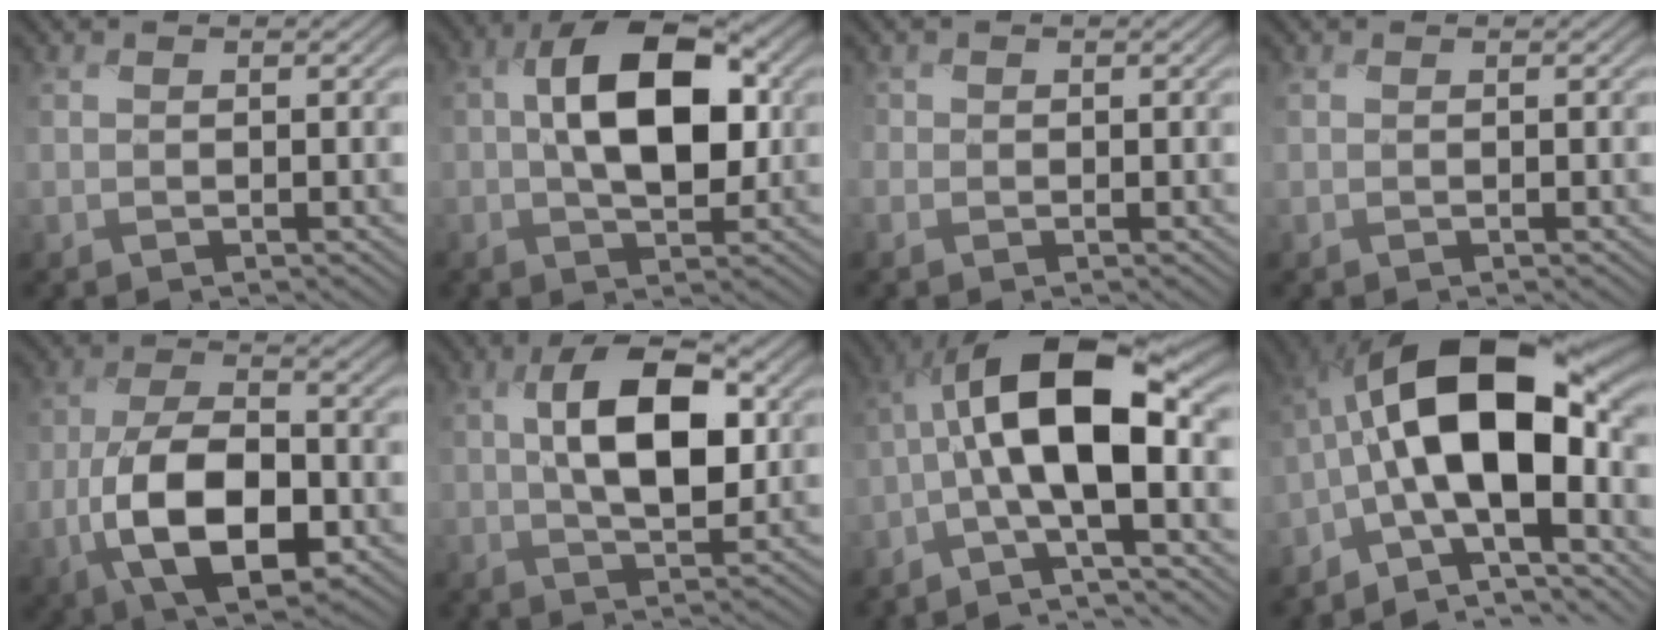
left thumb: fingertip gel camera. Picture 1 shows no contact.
{"total": 11.0, "force": [1.0, 5.6, 9.4], "torque": [-0.165, 0.010, 0.010]}
{"total": 1.2, "force": [-0.3, 1.2, 0.1], "torque": [-0.004, -0.004, -0.011]}
{"total": 0.0}
{"total": 12.8, "force": [-3.8, 7.3, 9.8], "torque": [-0.218, -0.023, -0.067]}
{"total": 10.0, "force": [1.4, 4.6, 8.8], "torque": [-0.163, 0.008, 0.020]}
{"total": 14.7, "force": [-1.3, 5.0, 13.8], "torque": [-0.253, 0.016, -0.034]}
{"total": 18.3, "force": [-2.2, 8.2, 16.2], "torque": [-0.261, 0.022, -0.050]}